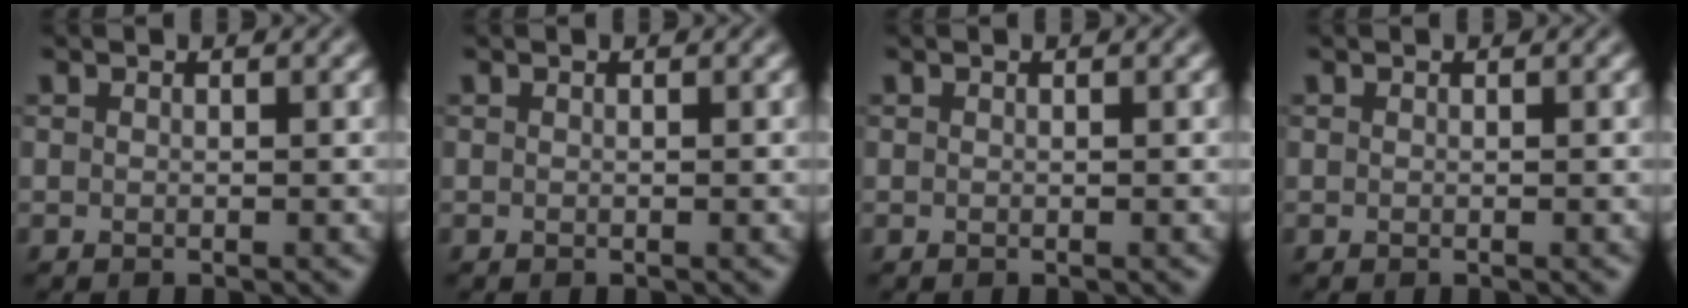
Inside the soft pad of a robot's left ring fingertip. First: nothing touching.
{"total": 0.0}
{"total": 0.0}
{"total": 0.0}